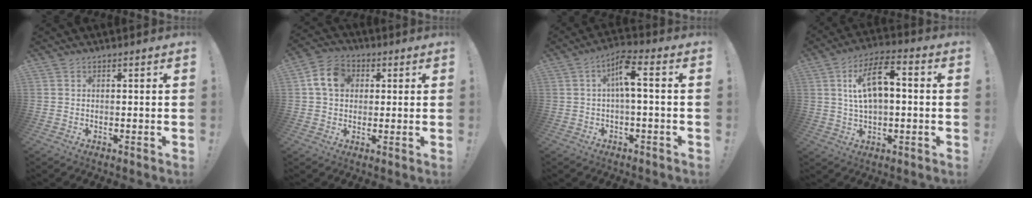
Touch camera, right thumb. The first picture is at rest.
{"total": 9.9, "force": [2.4, 7.7, 5.7], "torque": [-0.094, 0.016, 0.051]}
{"total": 8.0, "force": [0.9, 1.9, 7.7], "torque": [-0.134, 0.005, 0.012]}
{"total": 12.1, "force": [2.1, 6.1, 10.3], "torque": [-0.163, 0.007, 0.038]}